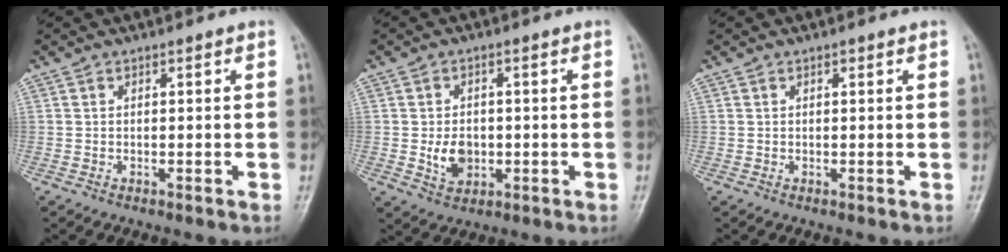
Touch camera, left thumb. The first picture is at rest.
{"total": 5.4, "force": [-0.7, 4.0, 3.6], "torque": [-0.046, -0.002, -0.006]}
{"total": 0.5, "force": [0.3, 0.2, 0.4], "torque": [-0.006, -0.001, 0.003]}